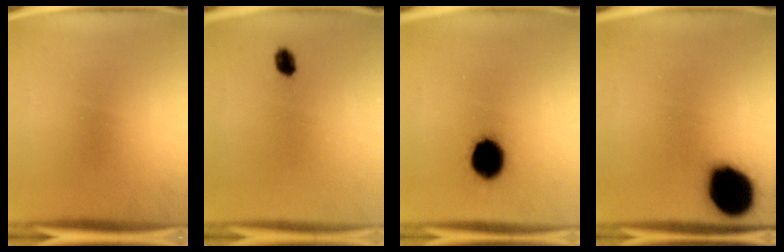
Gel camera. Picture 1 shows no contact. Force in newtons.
{"total": 2.4}
{"total": 12.0}
{"total": 16.4}